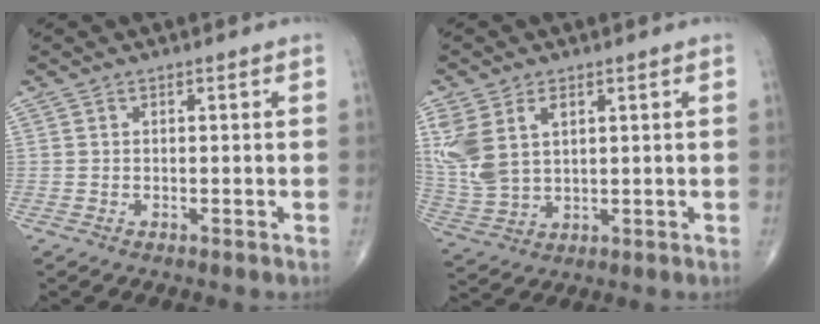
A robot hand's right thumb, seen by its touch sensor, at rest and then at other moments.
{"total": 11.4, "force": [3.7, 7.0, 8.2], "torque": [-0.184, -0.002, 0.088]}